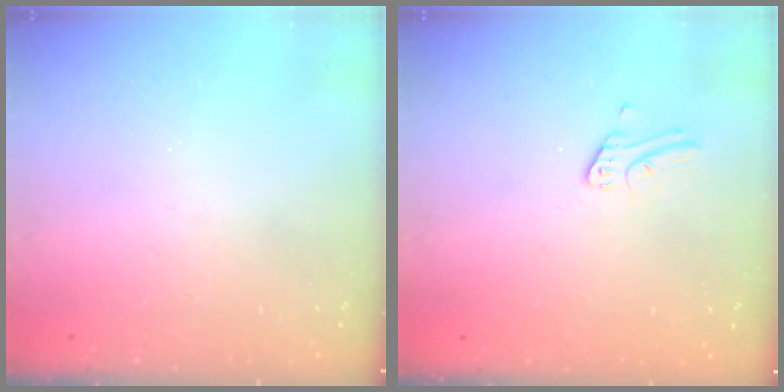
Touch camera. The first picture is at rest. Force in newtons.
{"total": 3.4, "press": 3.4, "slide": 0.4}